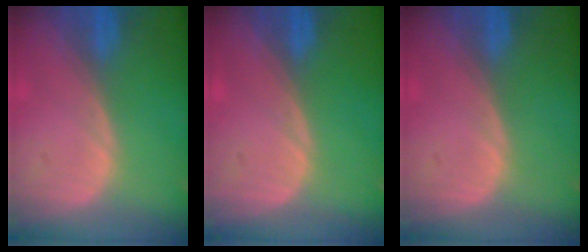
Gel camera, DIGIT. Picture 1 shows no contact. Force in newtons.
{"total": 0.0}
{"total": 0.0}